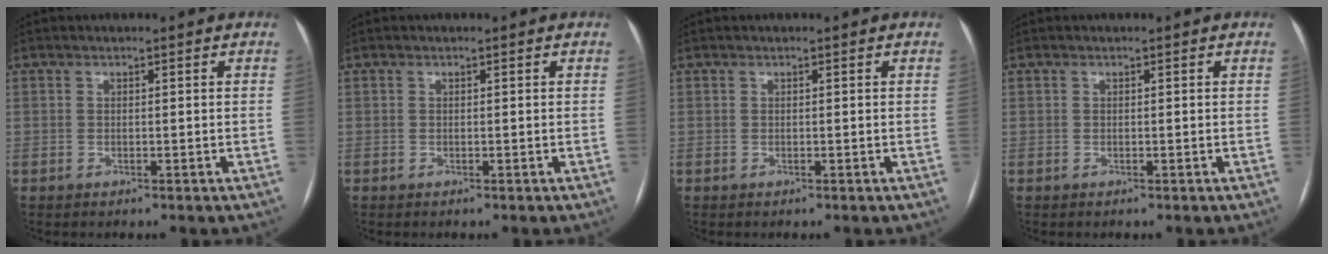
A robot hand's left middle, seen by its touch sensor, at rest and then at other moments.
{"total": 0.0}
{"total": 0.0}
{"total": 0.0}